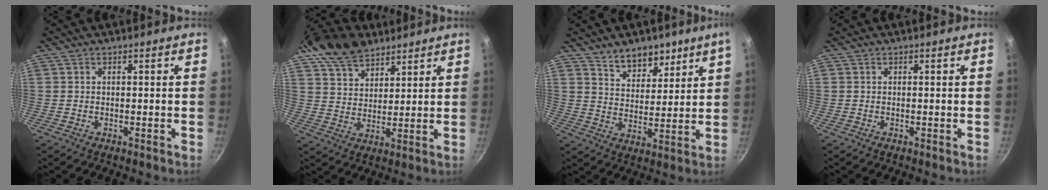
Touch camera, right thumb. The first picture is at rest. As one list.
[{"total": 13.5, "force": [10.0, 7.5, 5.3], "torque": [-0.078, -0.019, 0.179]}, {"total": 8.0, "force": [6.1, 3.1, 4.1], "torque": [-0.041, -0.042, 0.107]}, {"total": 0.0}]